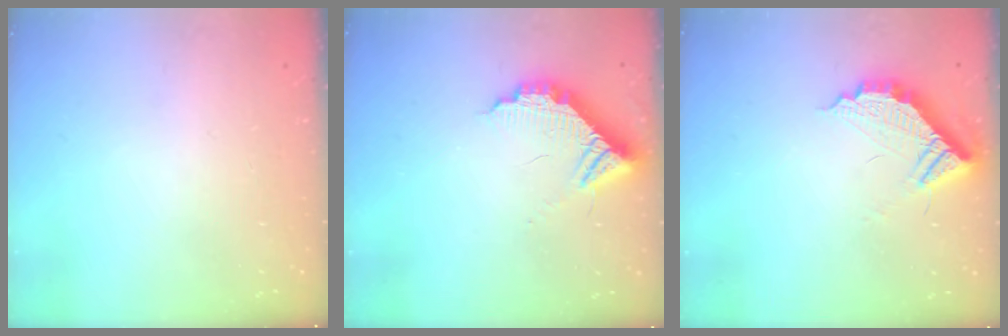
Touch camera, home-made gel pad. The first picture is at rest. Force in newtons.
{"total": 10.8, "press": 10.8, "slide": 0.1}
{"total": 10.3, "press": 10.3, "slide": 0.6}